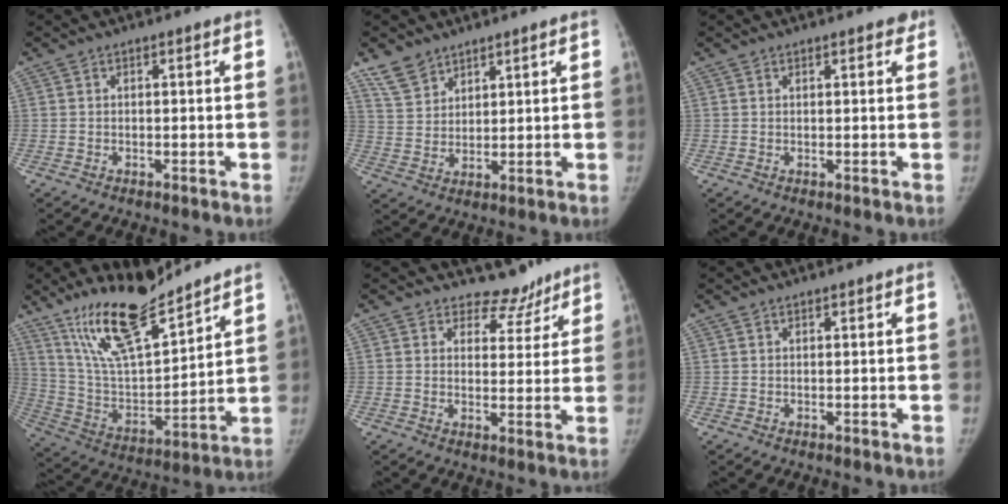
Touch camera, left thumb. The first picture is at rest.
{"total": 6.1, "force": [4.8, 3.4, 1.7], "torque": [-0.019, -0.021, 0.102]}
{"total": 1.7, "force": [1.4, 0.7, 0.8], "torque": [0.003, -0.002, 0.012]}
{"total": 19.3, "force": [14.7, 5.5, 11.2], "torque": [-0.167, -0.081, 0.278]}
{"total": 6.0, "force": [5.1, 3.2, 0.1], "torque": [0.030, -0.043, 0.070]}
{"total": 0.6, "force": [0.5, 0.2, 0.2], "torque": [-0.006, -0.003, 0.008]}